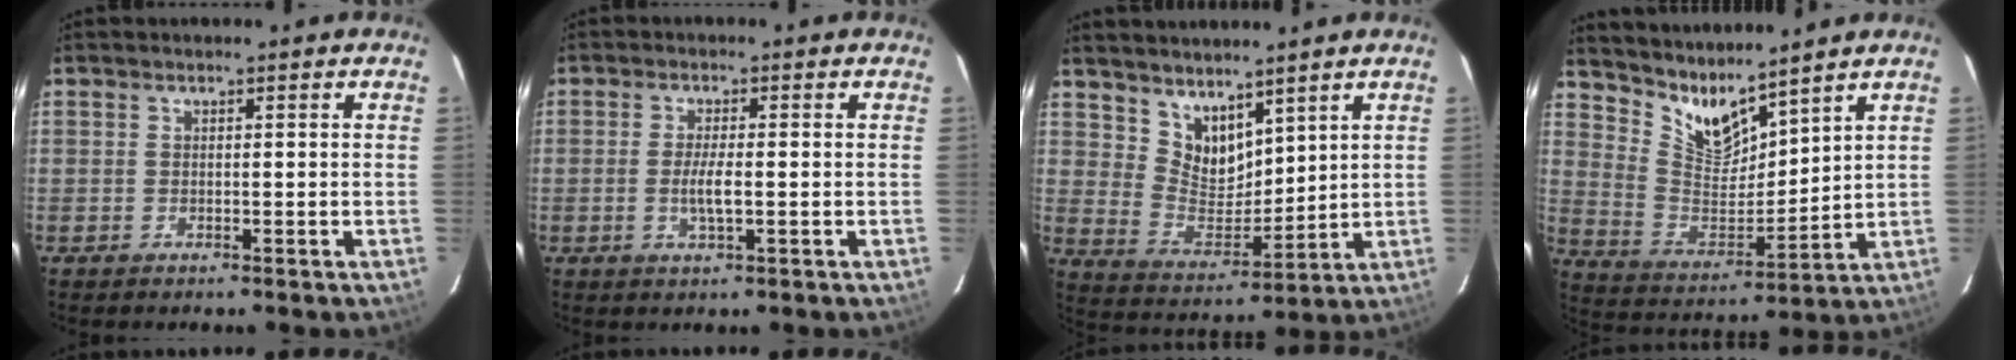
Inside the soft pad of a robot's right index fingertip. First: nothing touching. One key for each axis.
{"total": 3.5, "fx": -0.7, "fy": 0.7, "fz": 3.4, "tx": -0.063, "ty": -0.006, "tz": -0.011}
{"total": 8.8, "fx": 6.6, "fy": 4.8, "fz": 3.2, "tx": -0.054, "ty": 0.001, "tz": 0.140}
{"total": 9.8, "fx": 8.7, "fy": 2.2, "fz": 4.0, "tx": -0.086, "ty": -0.018, "tz": 0.176}